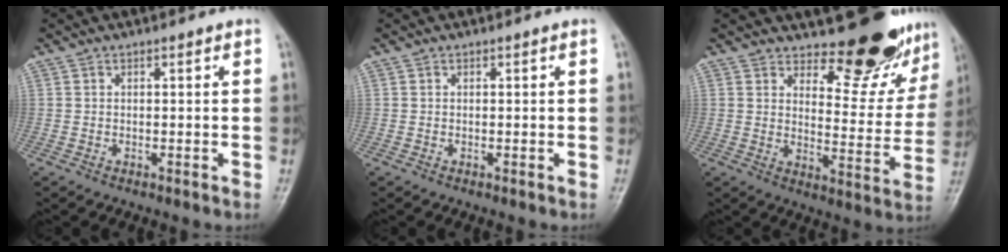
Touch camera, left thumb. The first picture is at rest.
{"total": 0.0}
{"total": 15.4, "force": [13.0, 5.2, 6.4], "torque": [-0.037, -0.121, 0.167]}